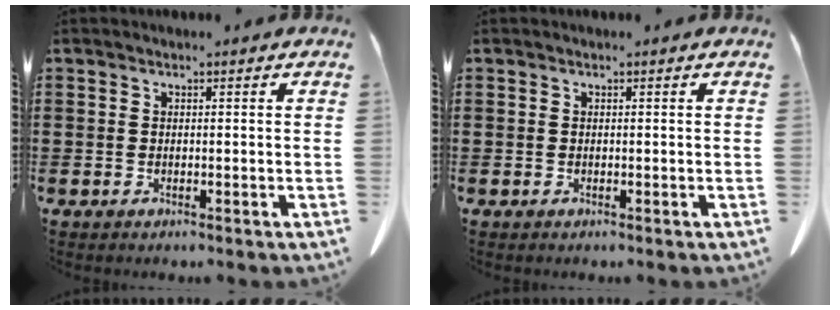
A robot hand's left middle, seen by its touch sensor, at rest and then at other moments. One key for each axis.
{"total": 0.0}